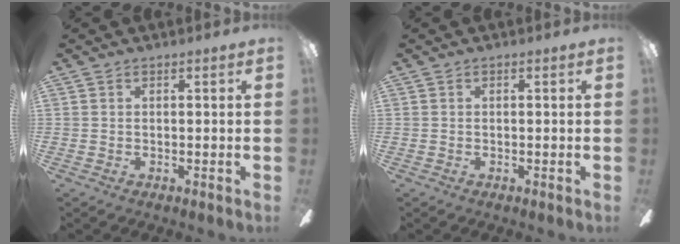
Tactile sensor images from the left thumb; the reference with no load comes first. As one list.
[{"total": 0.0}]